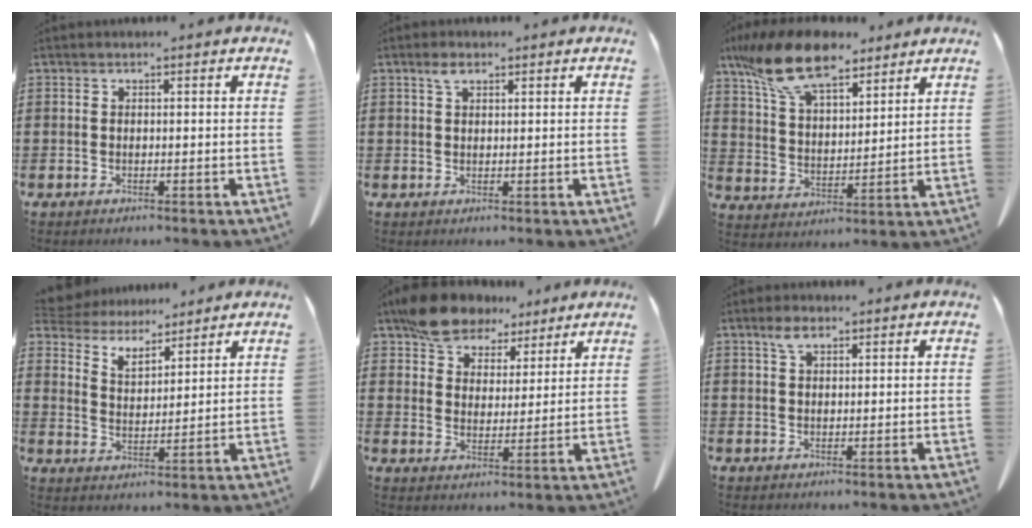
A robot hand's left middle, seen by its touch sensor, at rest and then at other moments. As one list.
[{"total": 2.0, "force": [1.1, 1.0, 1.3], "torque": [-0.030, 0.004, 0.020]}, {"total": 13.8, "force": [10.3, 4.7, 8.0], "torque": [-0.189, -0.023, 0.189]}, {"total": 5.0, "force": [4.8, 1.4, 0.4], "torque": [-0.032, -0.020, 0.084]}, {"total": 8.1, "force": [6.7, 3.9, 2.2], "torque": [-0.066, -0.012, 0.127]}, {"total": 2.7, "force": [1.7, 1.2, 1.8], "torque": [-0.039, 0.005, 0.031]}]